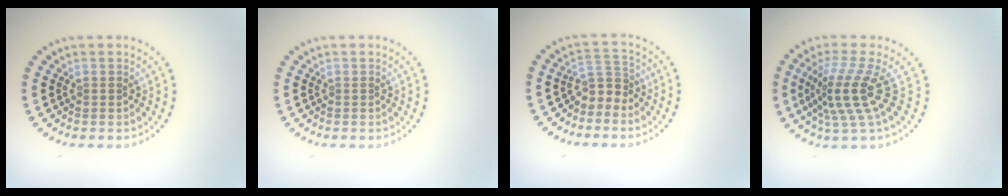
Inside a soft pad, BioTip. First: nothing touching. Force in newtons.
{"total": 0.0}
{"total": 2.6, "press": 1.9, "slide": 1.7}
{"total": 4.4, "press": 3.0, "slide": 3.2}